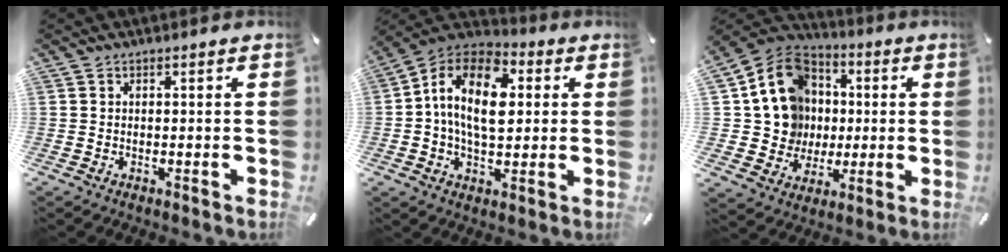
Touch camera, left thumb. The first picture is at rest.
{"total": 15.0, "force": [1.6, 9.9, 11.1], "torque": [-0.219, -0.004, 0.024]}
{"total": 16.3, "force": [2.2, 15.2, 5.5], "torque": [-0.101, -0.009, 0.055]}